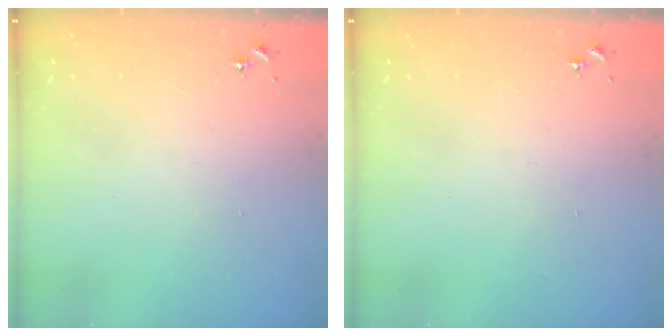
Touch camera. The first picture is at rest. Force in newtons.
{"total": 0.0}